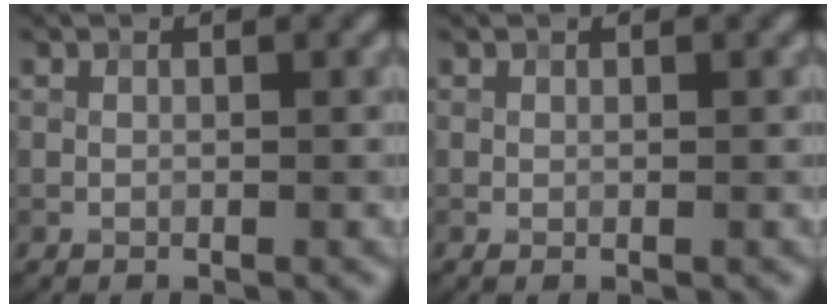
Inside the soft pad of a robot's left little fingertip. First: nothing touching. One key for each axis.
{"total": 0.0}